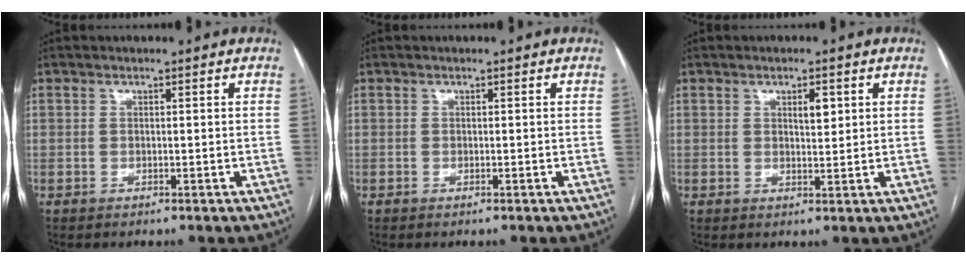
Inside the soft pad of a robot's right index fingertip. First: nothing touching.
{"total": 0.0}
{"total": 2.4, "force": [1.0, 0.8, 2.1], "torque": [-0.033, -0.001, 0.017]}